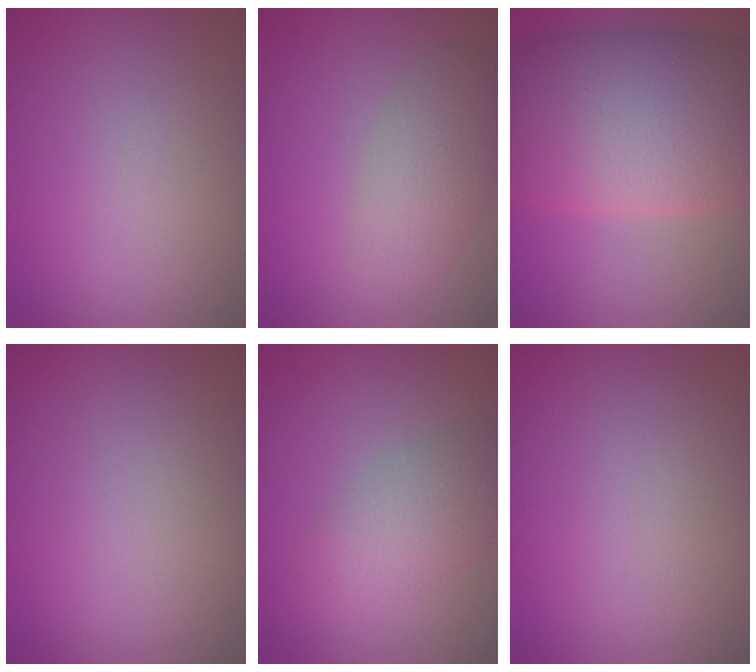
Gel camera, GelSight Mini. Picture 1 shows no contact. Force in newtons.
{"total": 3.5, "press": 3.5, "slide": 0.2}
{"total": 15.4, "press": 15.4, "slide": 0.4}
{"total": 0.0}
{"total": 4.0, "press": 4.0, "slide": 0.1}
{"total": 0.0}